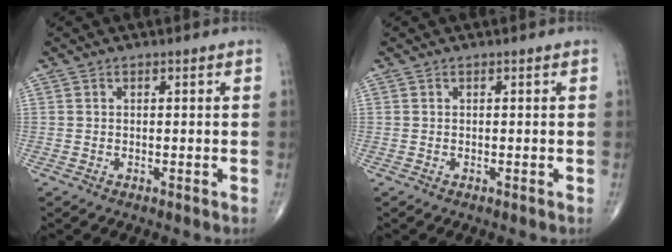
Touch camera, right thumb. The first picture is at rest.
{"total": 0.0}